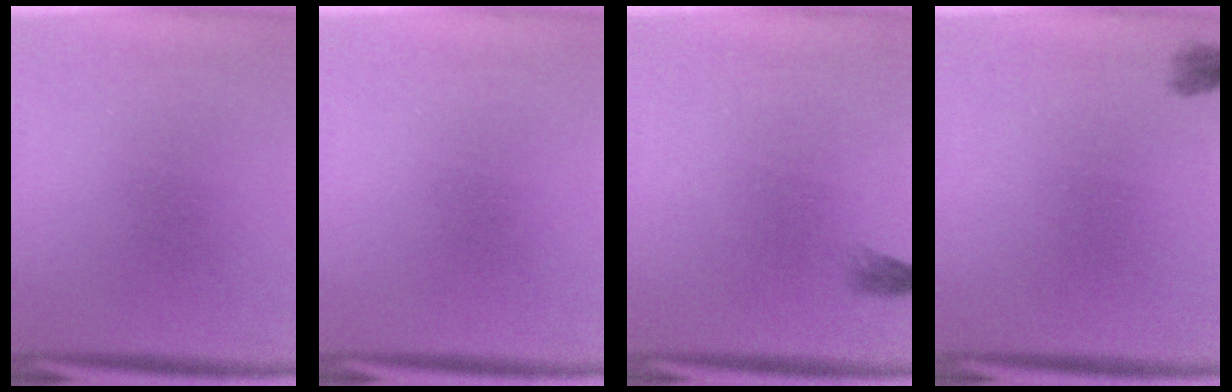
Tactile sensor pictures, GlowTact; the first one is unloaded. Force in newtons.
{"total": 0.0}
{"total": 1.1}
{"total": 1.3}